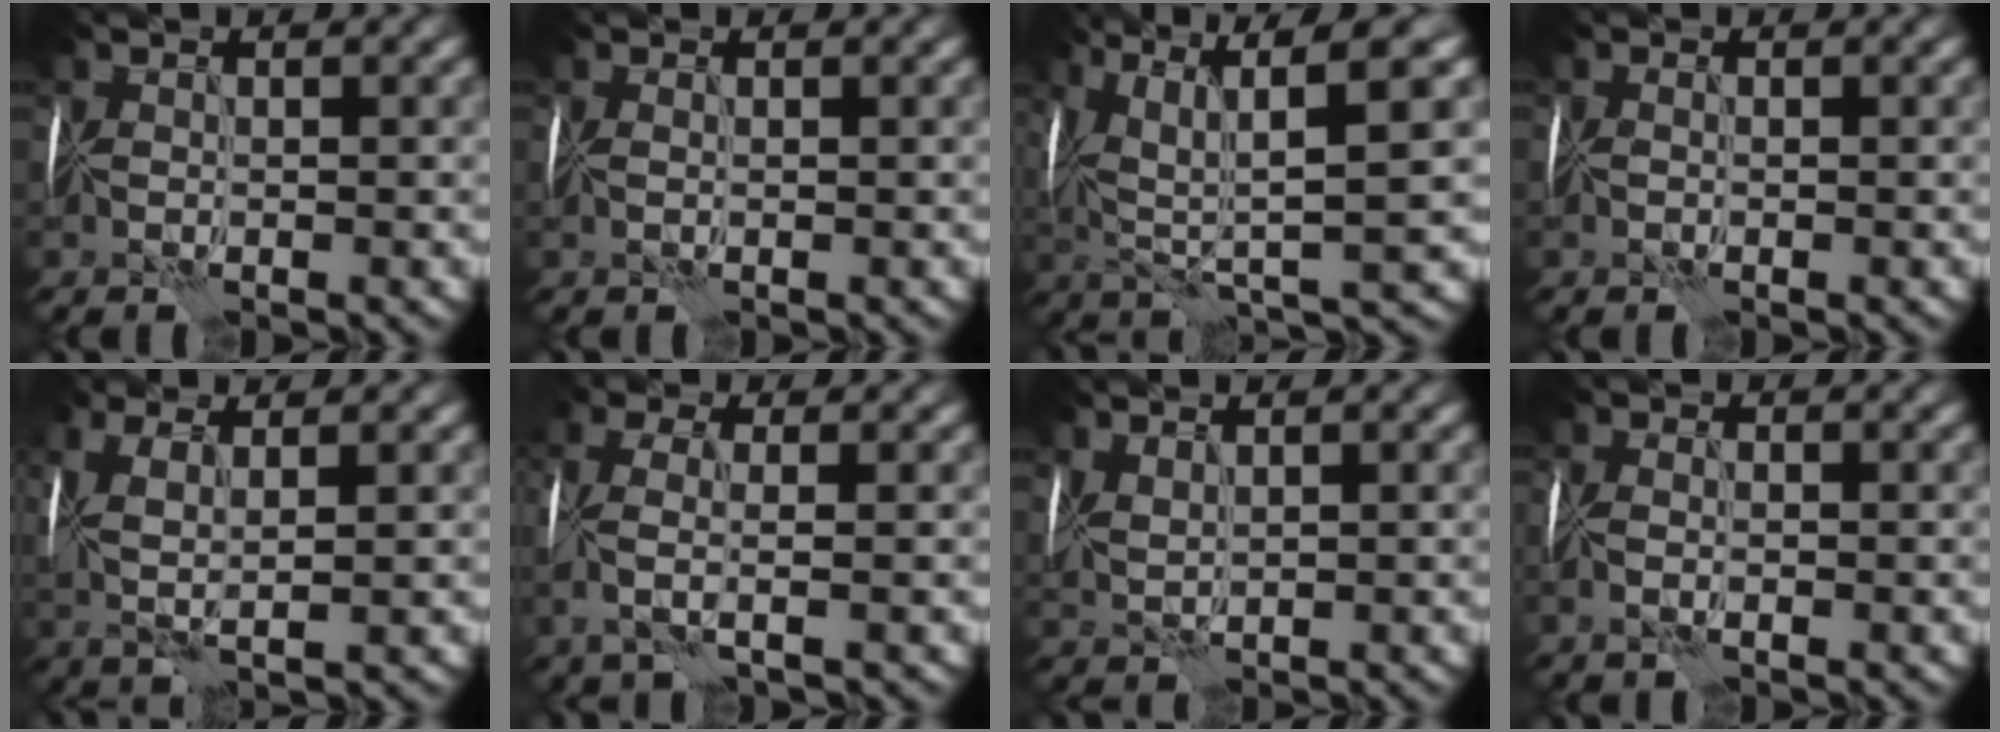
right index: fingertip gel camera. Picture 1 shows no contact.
{"total": 0.8, "force": [0.4, 0.3, 0.6], "torque": [-0.011, 0.002, 0.007]}
{"total": 9.3, "force": [3.2, 2.1, 8.4], "torque": [-0.166, 0.016, 0.061]}
{"total": 0.5, "force": [-0.5, 0.1, 0.2], "torque": [-0.008, -0.003, -0.010]}
{"total": 5.2, "force": [1.0, 1.8, 4.8], "torque": [-0.118, 0.003, 0.017]}
{"total": 3.5, "force": [-0.2, 0.8, 3.3], "torque": [-0.084, 0.001, -0.011]}
{"total": 2.0, "force": [1.4, 0.7, 1.3], "torque": [-0.036, 0.008, 0.033]}
{"total": 1.5, "force": [-0.8, 0.4, 1.2], "torque": [-0.031, -0.003, -0.019]}